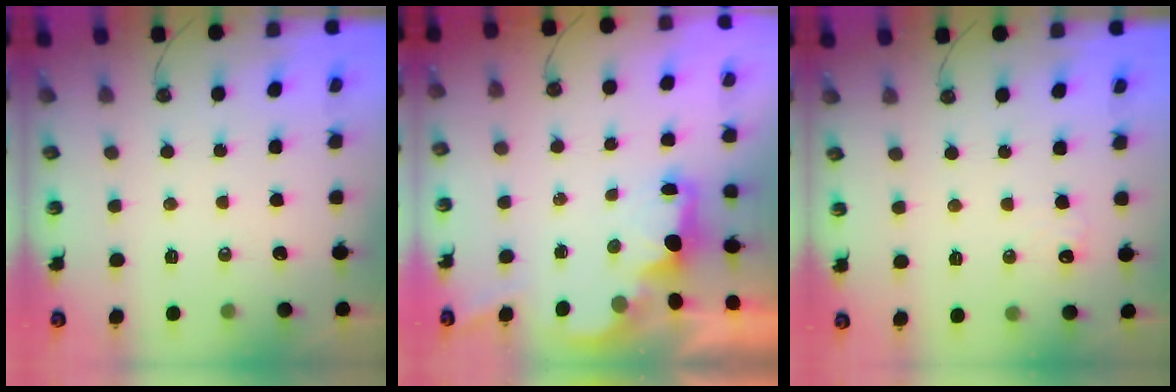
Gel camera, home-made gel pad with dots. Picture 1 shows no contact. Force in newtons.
{"total": 1.9, "press": 1.7, "slide": 0.7}
{"total": 6.6, "press": 6.5, "slide": 1.4}